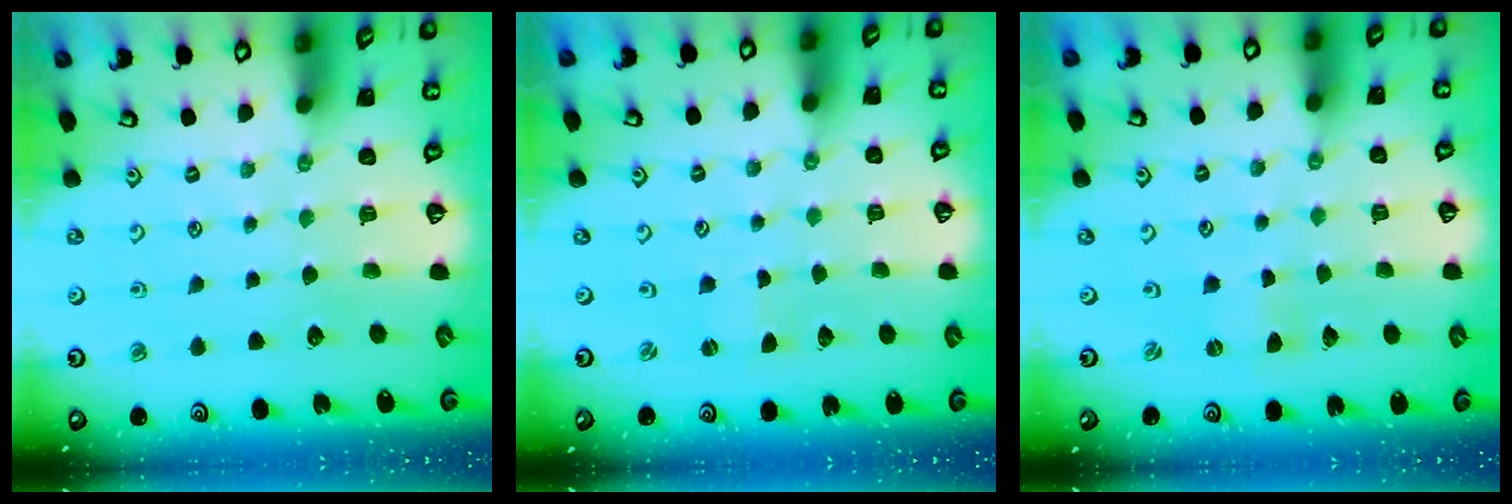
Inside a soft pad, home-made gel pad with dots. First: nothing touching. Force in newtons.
{"total": 0.0}
{"total": 0.0}